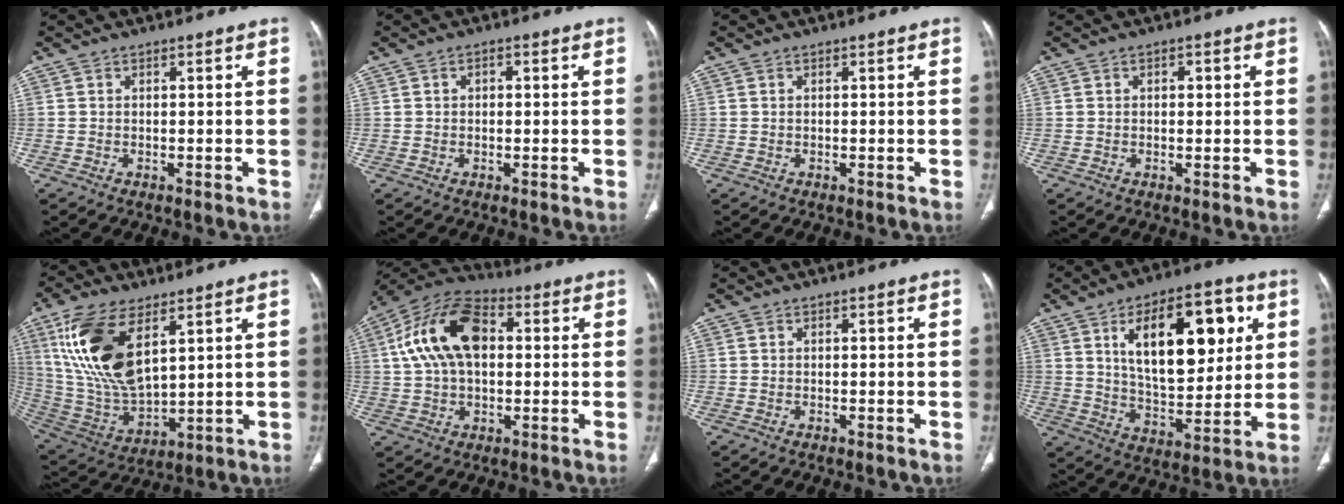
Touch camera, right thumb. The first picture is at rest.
{"total": 1.2, "force": [0.2, 0.8, 0.8], "torque": [-0.009, 0.005, 0.001]}
{"total": 0.0}
{"total": 1.5, "force": [0.4, 0.9, 1.1], "torque": [-0.014, 0.002, 0.005]}
{"total": 18.7, "force": [7.9, 8.8, 14.5], "torque": [-0.283, -0.028, 0.167]}
{"total": 16.0, "force": [2.8, 9.8, 12.3], "torque": [-0.227, 0.027, 0.043]}
{"total": 0.0}
{"total": 21.6, "force": [7.0, 10.5, 17.5], "torque": [-0.224, -0.018, 0.115]}